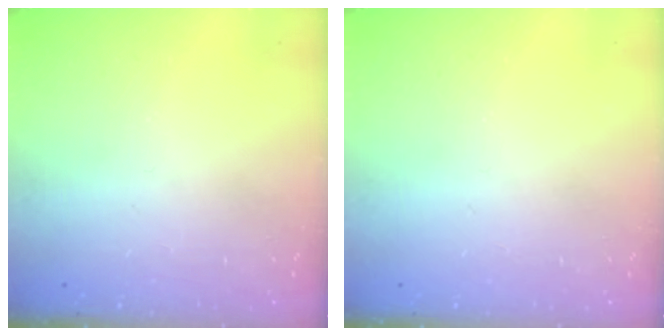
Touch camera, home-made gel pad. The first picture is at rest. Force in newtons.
{"total": 0.0}